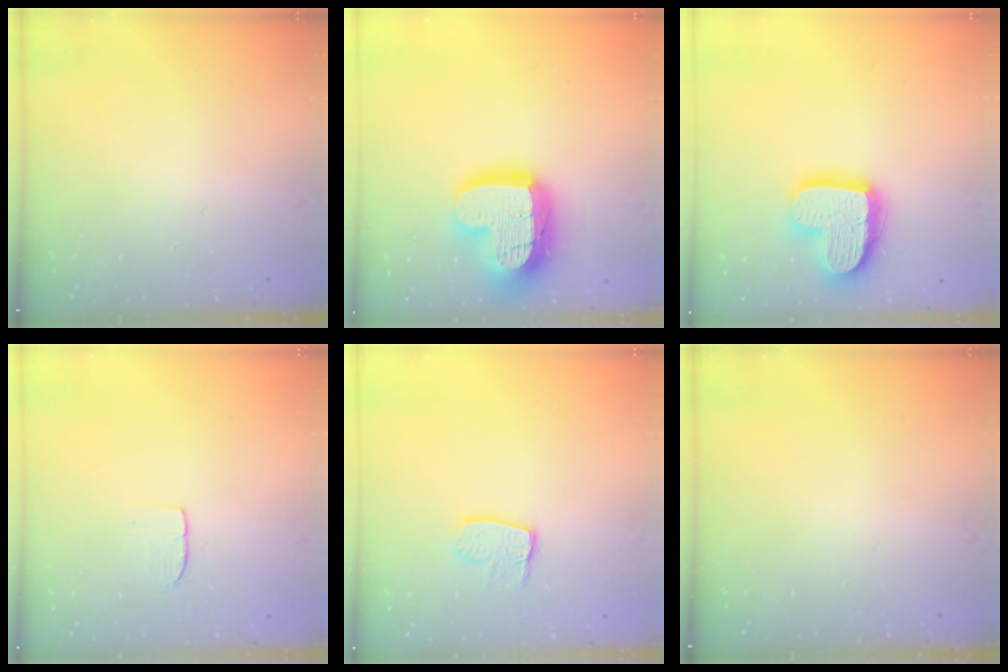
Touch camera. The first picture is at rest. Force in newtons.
{"total": 21.4, "press": 21.3, "slide": 1.7}
{"total": 17.3, "press": 17.3, "slide": 1.5}
{"total": 3.7, "press": 3.7, "slide": 0.2}
{"total": 8.5, "press": 8.5, "slide": 0.7}
{"total": 0.0}